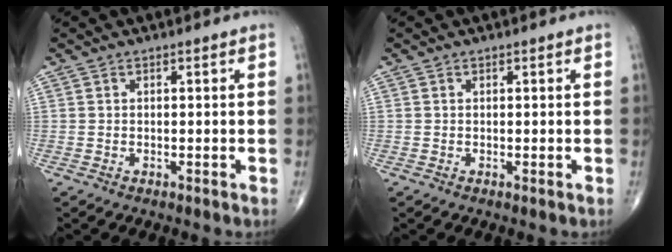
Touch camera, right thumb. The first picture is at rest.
{"total": 0.0}